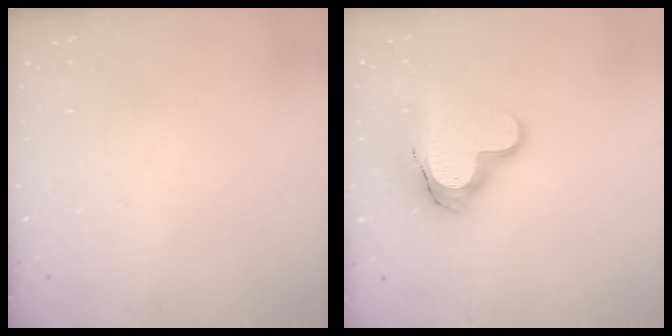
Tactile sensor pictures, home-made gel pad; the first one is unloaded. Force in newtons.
{"total": 13.6, "press": 13.6, "slide": 1.1}